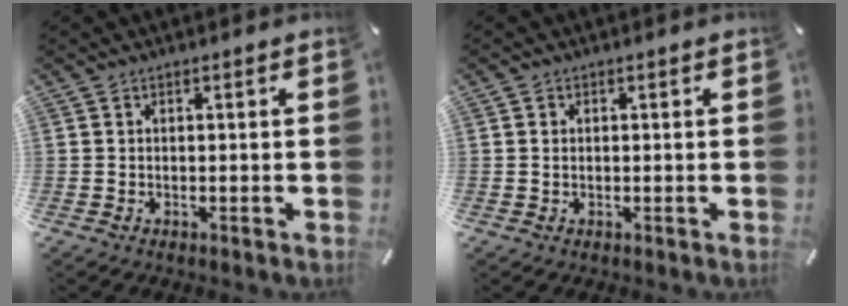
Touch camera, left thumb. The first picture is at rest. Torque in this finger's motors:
{"motor_torque": [-0.01, -0.36, 0.00, 0.04, -0.02]}